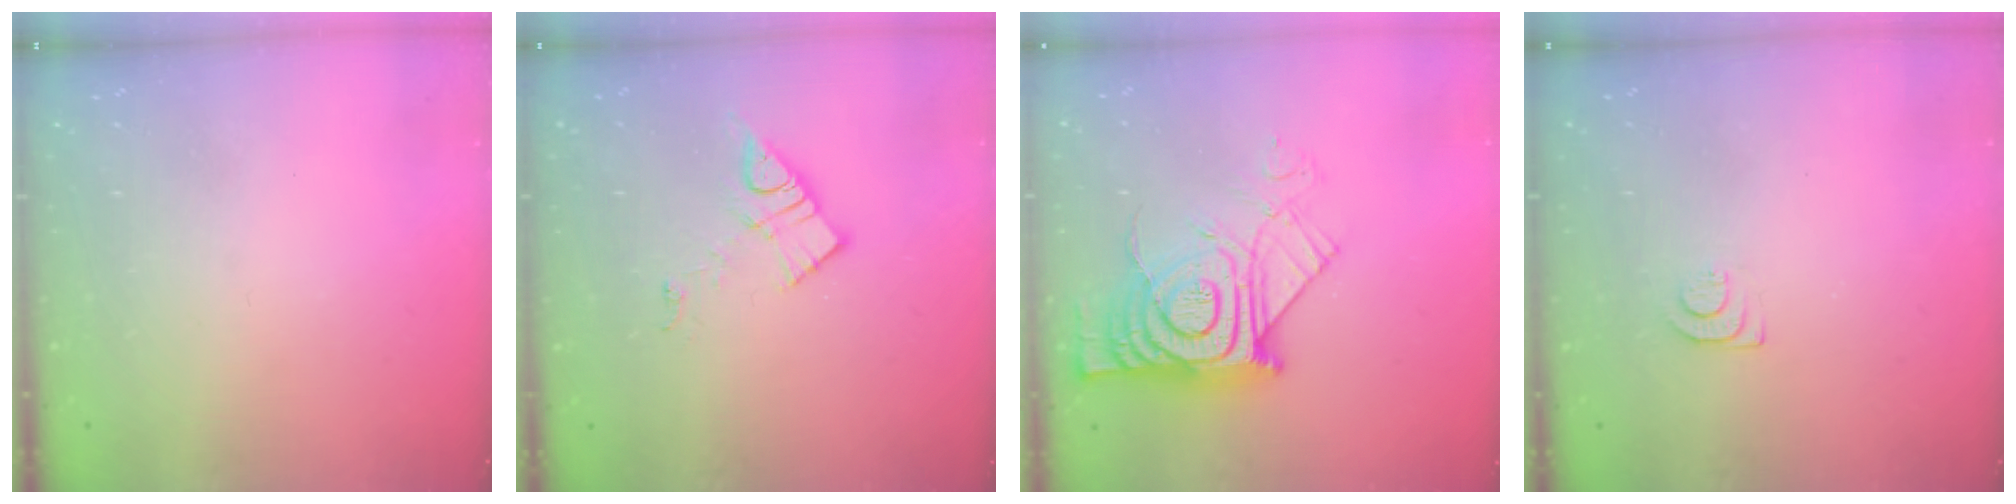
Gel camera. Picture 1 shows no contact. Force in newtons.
{"total": 9.4, "press": 9.4, "slide": 0.5}
{"total": 15.8, "press": 15.8, "slide": 1.2}
{"total": 7.4, "press": 7.4, "slide": 0.5}